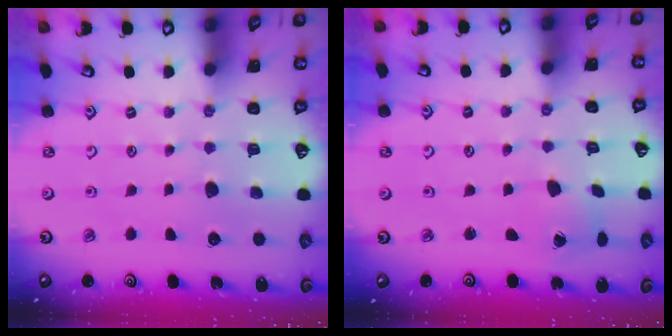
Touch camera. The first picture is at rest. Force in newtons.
{"total": 1.9, "press": 1.9, "slide": 0.2}